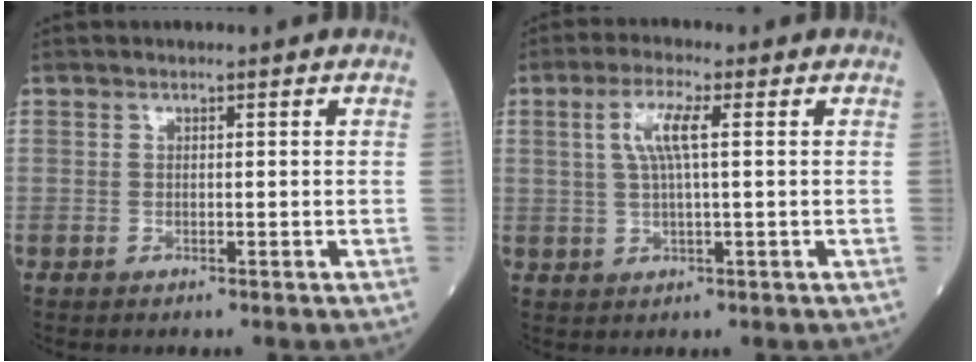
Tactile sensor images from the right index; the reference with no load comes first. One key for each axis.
{"total": 5.2, "fx": 1.3, "fy": 0.6, "fz": 5.0, "tx": -0.106, "ty": 0.009, "tz": 0.028}